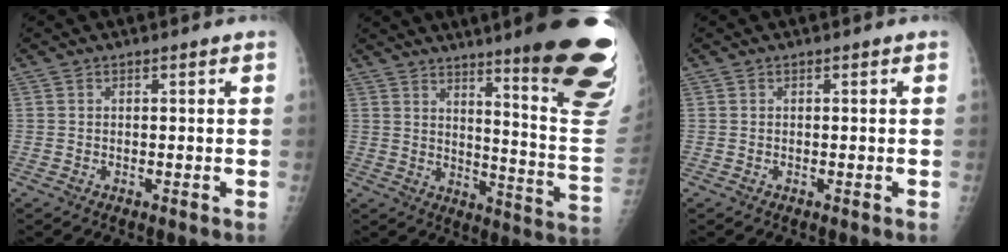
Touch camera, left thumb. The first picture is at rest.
{"total": 24.5, "force": [15.0, 3.0, 19.2], "torque": [-0.198, -0.090, 0.202]}
{"total": 0.0}